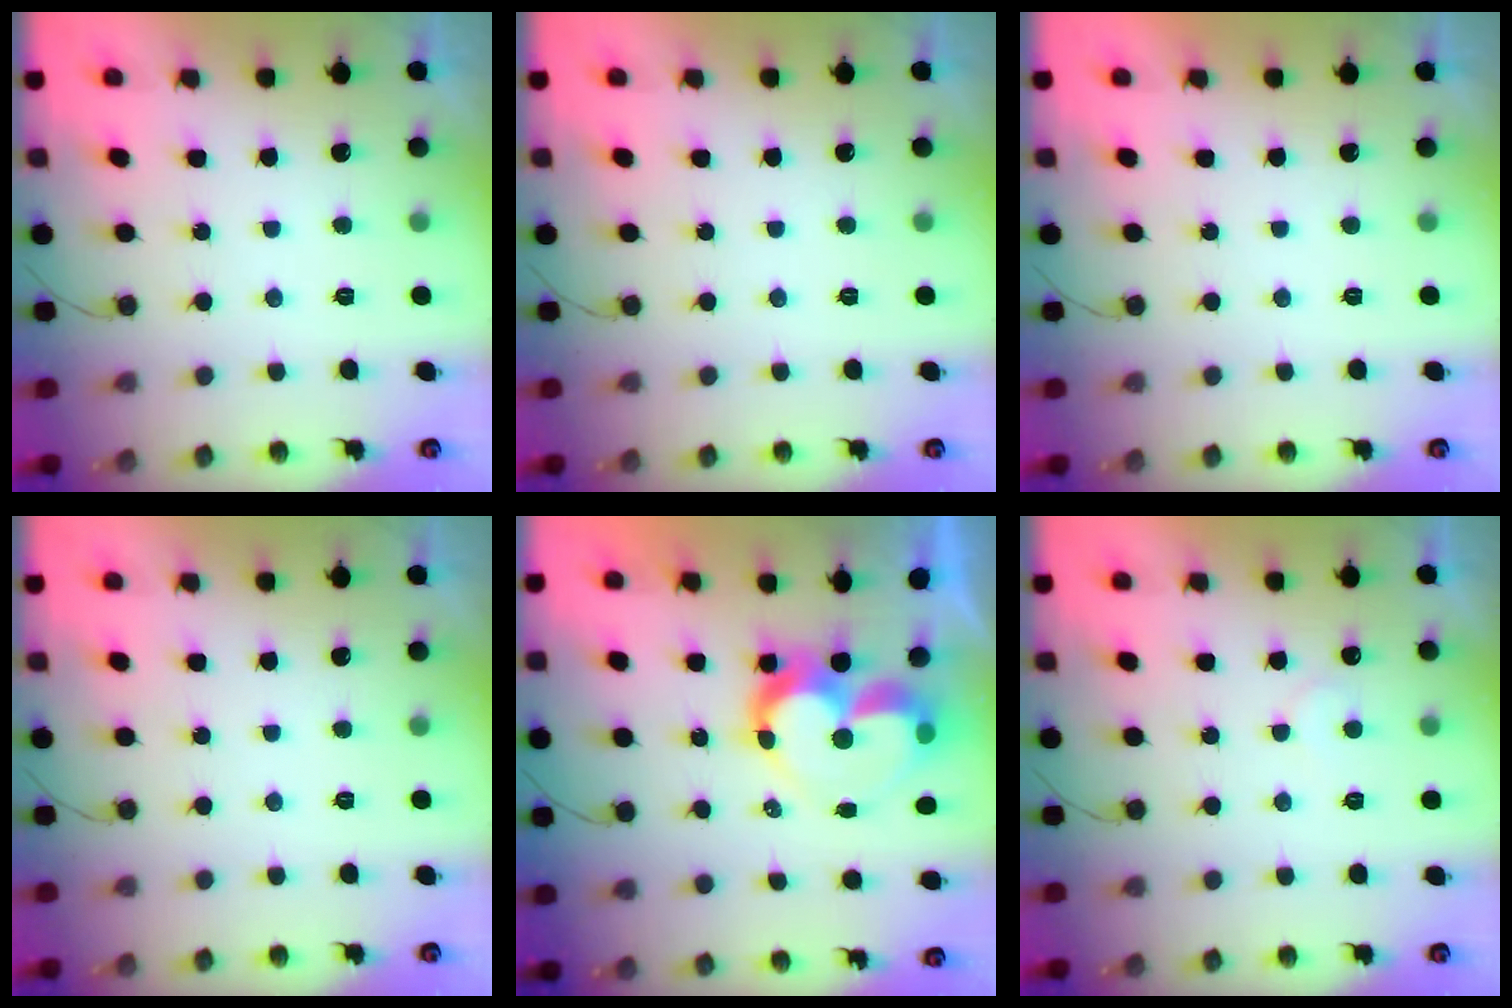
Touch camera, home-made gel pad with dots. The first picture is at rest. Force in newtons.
{"total": 0.0}
{"total": 1.7, "press": 1.7, "slide": 0.0}
{"total": 0.0}
{"total": 11.7, "press": 11.7, "slide": 0.8}
{"total": 5.0, "press": 5.0, "slide": 0.4}